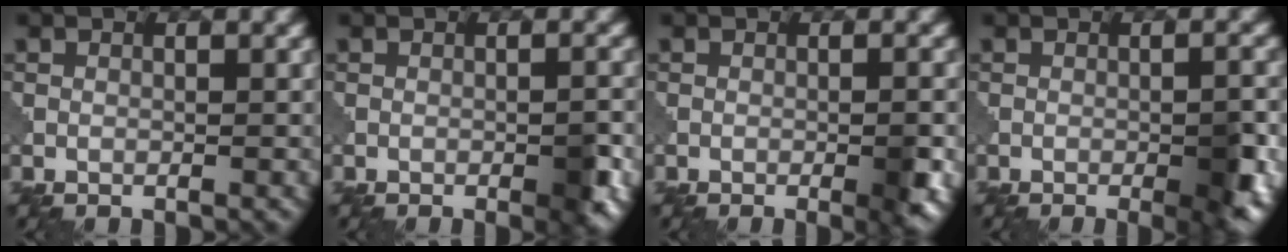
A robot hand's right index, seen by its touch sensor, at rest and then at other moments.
{"total": 2.5, "force": [-1.1, 0.6, 2.2], "torque": [-0.036, 0.002, -0.017]}
{"total": 2.6, "force": [-1.0, 0.6, 2.4], "torque": [-0.037, 0.000, -0.014]}
{"total": 4.7, "force": [-1.6, 1.1, 4.2], "torque": [-0.066, -0.002, -0.019]}